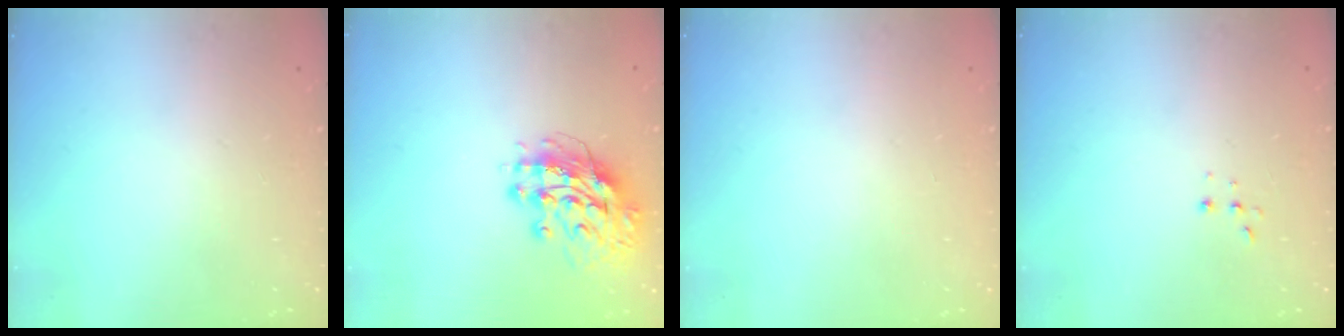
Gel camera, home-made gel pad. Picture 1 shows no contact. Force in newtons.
{"total": 13.5, "press": 13.4, "slide": 1.5}
{"total": 0.0}
{"total": 2.2, "press": 2.2, "slide": 0.5}